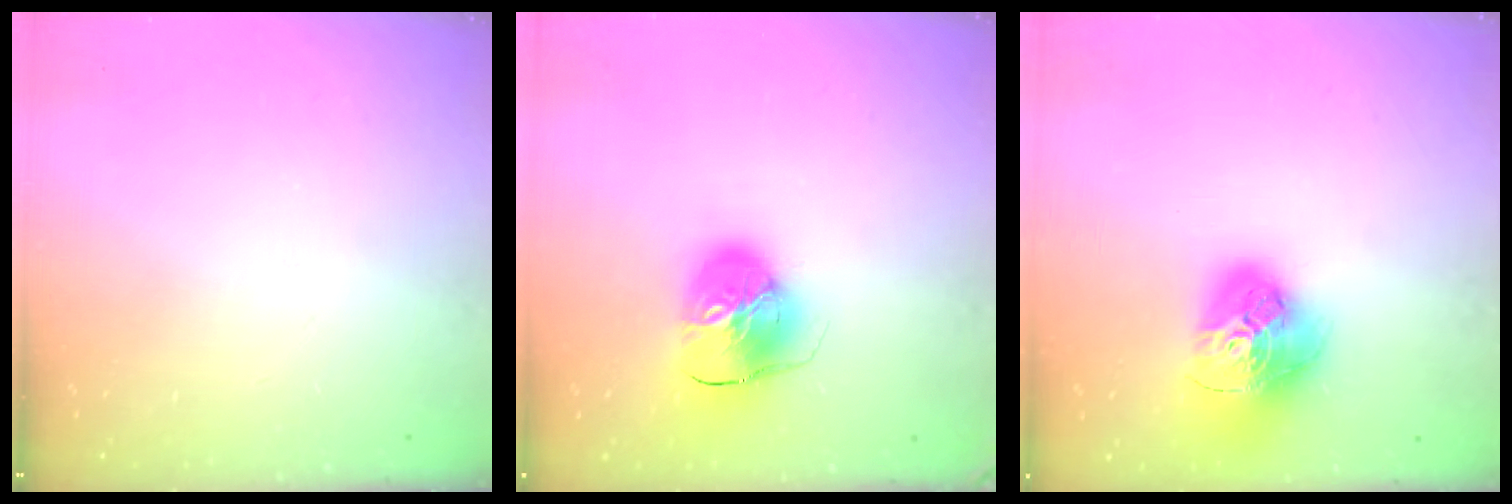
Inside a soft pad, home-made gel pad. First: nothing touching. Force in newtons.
{"total": 11.2, "press": 11.1, "slide": 1.5}
{"total": 18.4, "press": 18.3, "slide": 1.9}